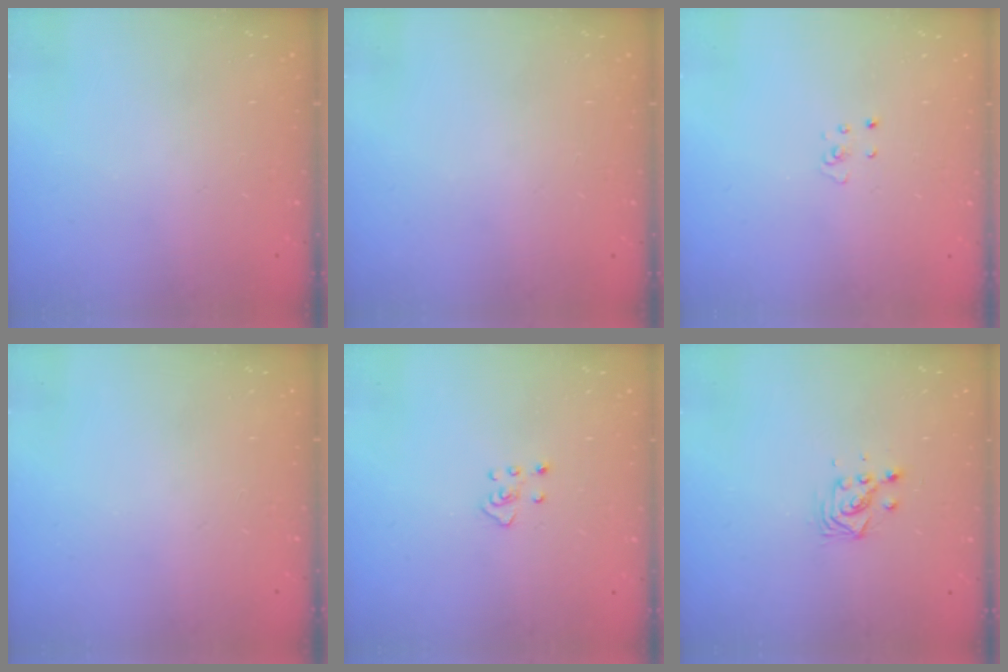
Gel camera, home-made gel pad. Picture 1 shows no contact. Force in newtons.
{"total": 0.0}
{"total": 2.3, "press": 2.3, "slide": 0.2}
{"total": 0.0}
{"total": 3.4, "press": 3.3, "slide": 0.6}
{"total": 4.1, "press": 4.1, "slide": 0.2}